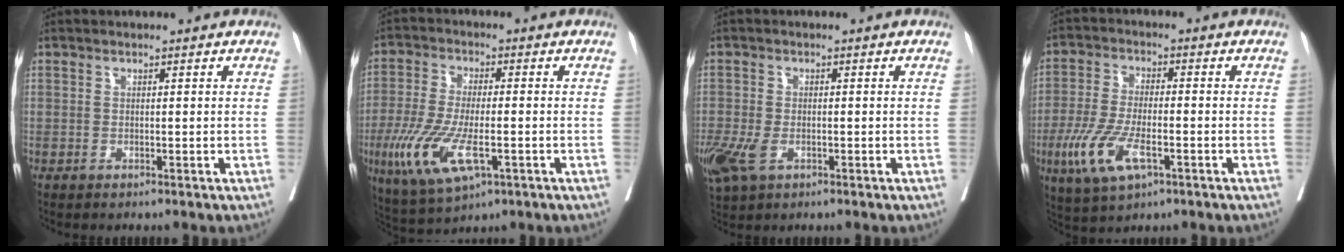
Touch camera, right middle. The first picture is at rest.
{"total": 11.8, "force": [-4.1, 3.8, 10.5], "torque": [-0.218, -0.023, -0.067]}
{"total": 8.9, "force": [-3.8, 5.3, 6.1], "torque": [-0.158, -0.012, -0.063]}
{"total": 9.8, "force": [-3.9, 3.3, 8.4], "torque": [-0.184, -0.015, -0.067]}